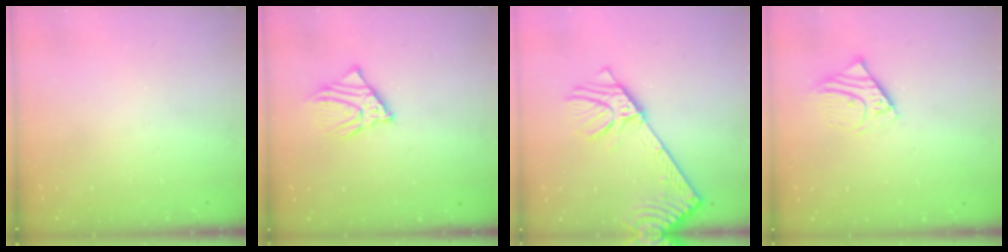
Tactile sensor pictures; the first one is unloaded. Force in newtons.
{"total": 7.6, "press": 7.5, "slide": 1.0}
{"total": 11.6, "press": 11.3, "slide": 2.5}
{"total": 6.5, "press": 6.5, "slide": 0.8}